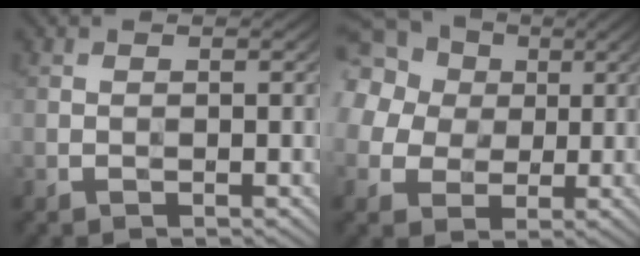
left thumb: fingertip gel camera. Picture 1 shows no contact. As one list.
[{"total": 18.3, "force": [6.1, 15.0, 8.4], "torque": [-0.260, 0.024, 0.090]}]